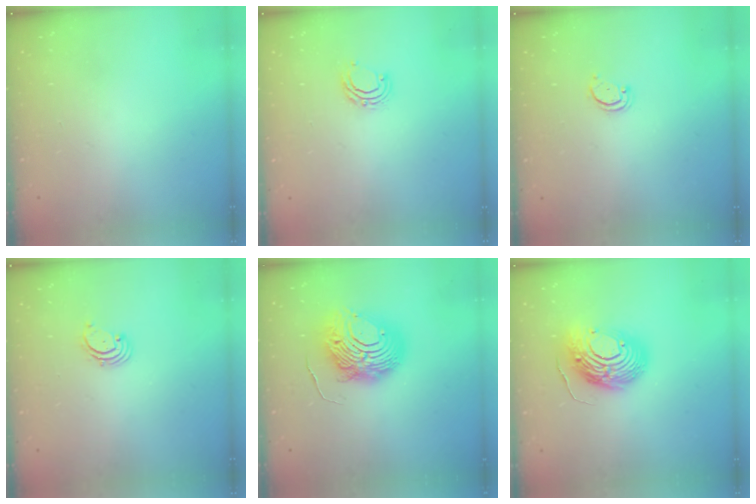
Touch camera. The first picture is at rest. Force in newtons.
{"total": 5.6, "press": 5.6, "slide": 1.0}
{"total": 1.9, "press": 1.9, "slide": 0.2}
{"total": 1.7, "press": 1.6, "slide": 0.2}
{"total": 12.2, "press": 12.2, "slide": 1.2}
{"total": 13.7, "press": 13.5, "slide": 2.3}